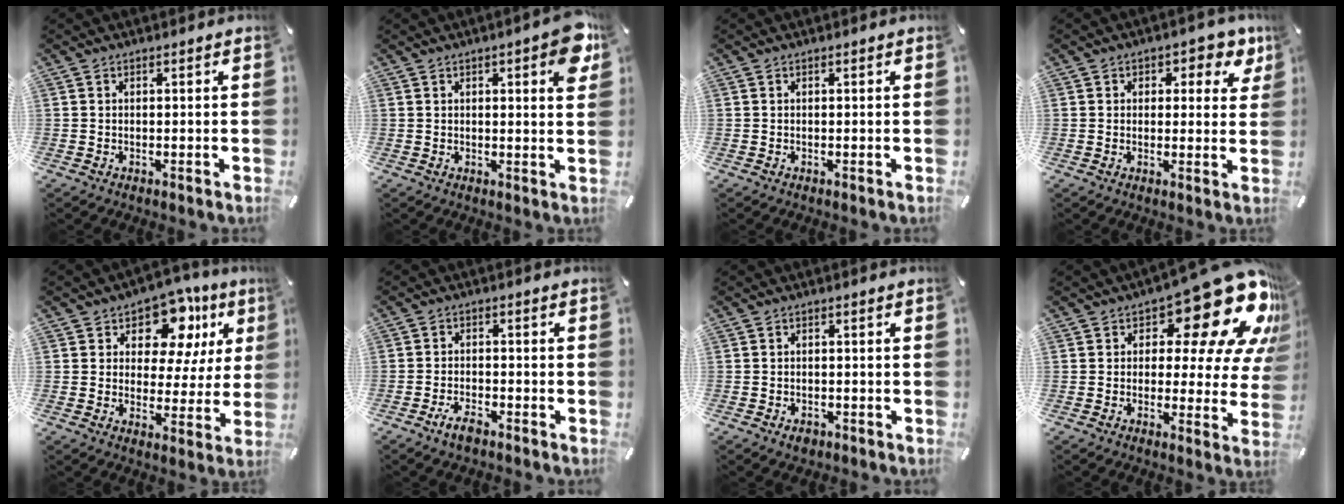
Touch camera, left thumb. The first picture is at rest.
{"total": 6.5, "force": [2.6, 2.2, 5.6], "torque": [-0.068, -0.010, 0.039]}
{"total": 0.0}
{"total": 5.0, "force": [2.2, 3.6, 2.6], "torque": [-0.014, -0.011, 0.030]}
{"total": 13.1, "force": [7.3, 8.3, 6.9], "torque": [-0.105, -0.044, 0.132]}
{"total": 3.9, "force": [-2.7, 1.5, 2.2], "torque": [-0.049, 0.010, -0.054]}
{"total": 1.7, "force": [-1.0, 1.2, 0.8], "torque": [-0.013, 0.005, -0.020]}
{"total": 21.1, "force": [11.6, 9.2, 15.0], "torque": [-0.189, -0.084, 0.188]}